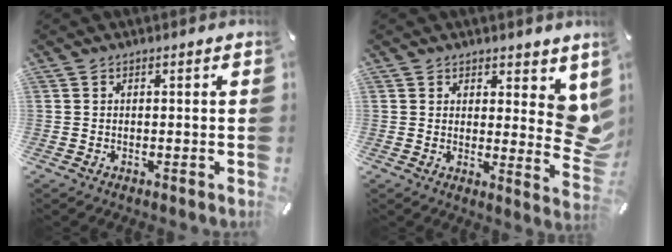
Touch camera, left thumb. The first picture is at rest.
{"total": 8.5, "force": [3.5, 5.0, 6.0], "torque": [-0.049, -0.036, 0.066]}